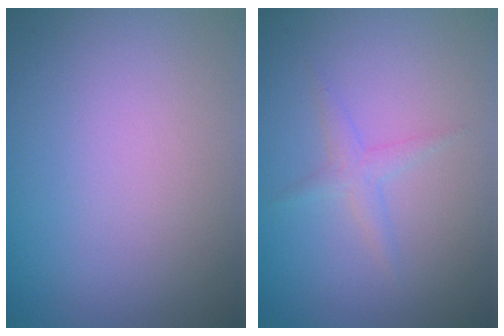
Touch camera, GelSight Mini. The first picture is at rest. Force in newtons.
{"total": 1.3, "press": 1.3, "slide": 0.0}